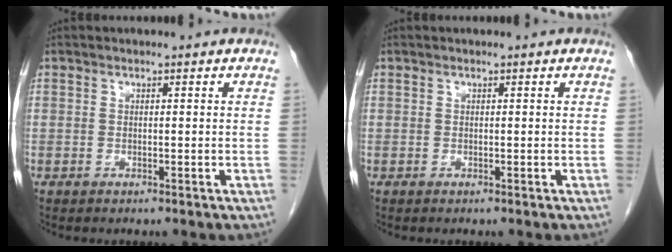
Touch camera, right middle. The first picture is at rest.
{"total": 0.0}